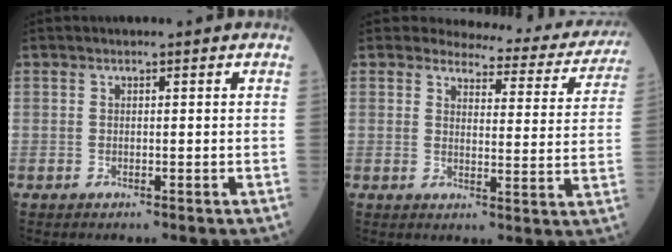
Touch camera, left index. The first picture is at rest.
{"total": 14.4, "force": [13.8, 3.5, 2.1], "torque": [0.005, -0.059, 0.132]}